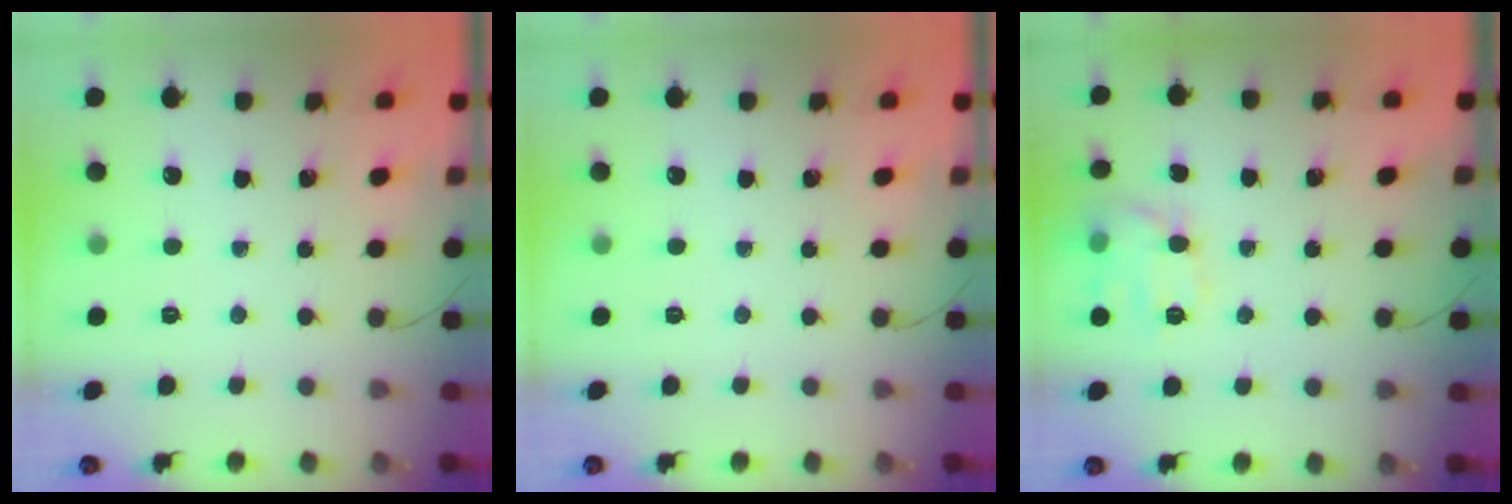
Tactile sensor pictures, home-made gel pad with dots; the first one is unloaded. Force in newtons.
{"total": 0.0}
{"total": 11.3, "press": 11.3, "slide": 0.3}